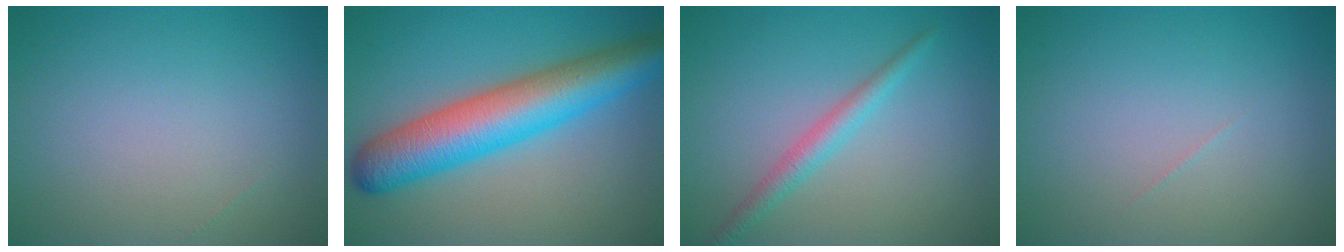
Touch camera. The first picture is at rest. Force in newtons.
{"total": 9.2, "press": 9.2, "slide": 0.1}
{"total": 2.2, "press": 2.2, "slide": 0.0}
{"total": 0.0}